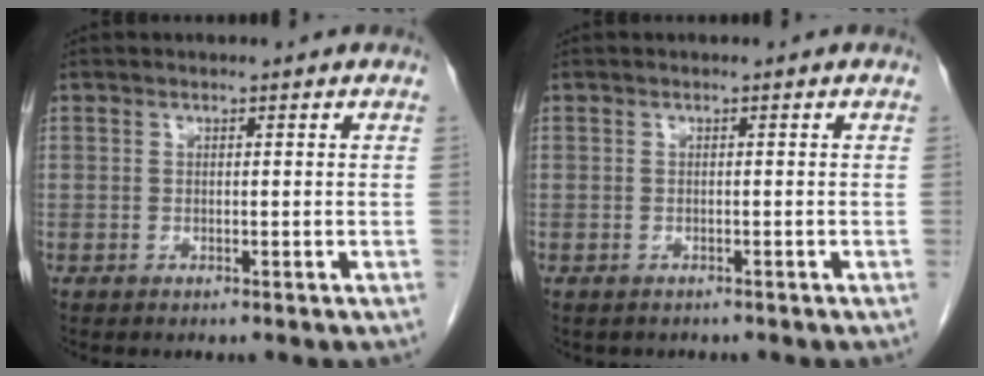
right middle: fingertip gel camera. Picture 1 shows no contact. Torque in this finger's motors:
{"motor_torque": [0.36, -0.34, -0.01, 0.00]}